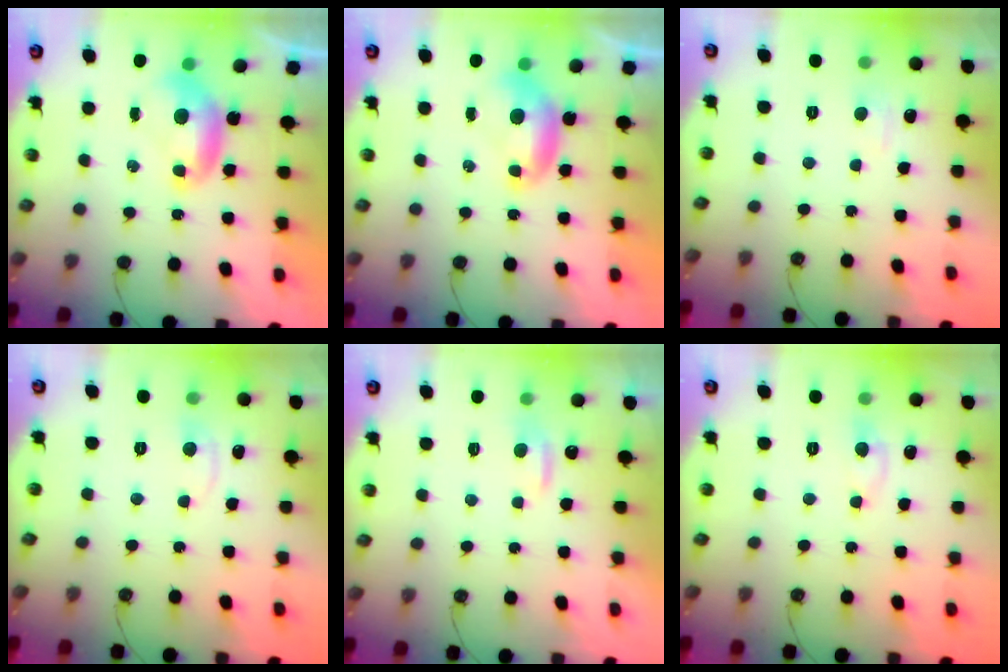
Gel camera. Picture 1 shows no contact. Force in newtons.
{"total": 0.0}
{"total": 2.4, "press": 2.3, "slide": 0.2}
{"total": 0.7, "press": 0.3, "slide": 0.7}
{"total": 0.6, "press": 0.1, "slide": 0.6}
{"total": 1.5, "press": 1.5, "slide": 0.0}